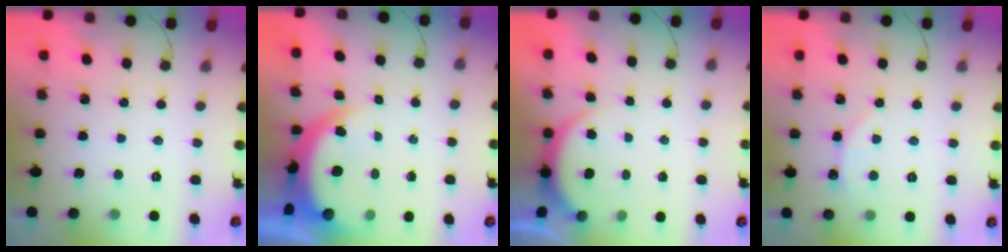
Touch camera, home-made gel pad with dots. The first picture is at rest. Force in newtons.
{"total": 6.6, "press": 6.6, "slide": 0.6}
{"total": 2.3, "press": 2.2, "slide": 0.5}
{"total": 2.5, "press": 2.5, "slide": 0.3}